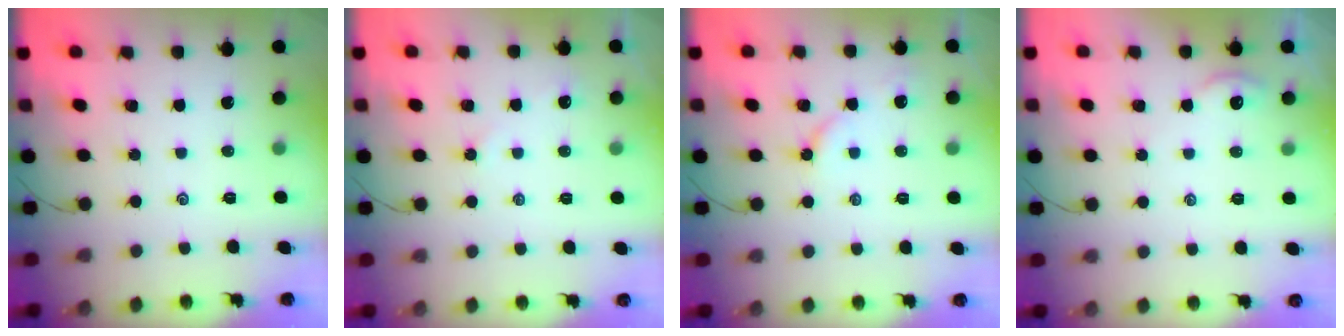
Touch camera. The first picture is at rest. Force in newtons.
{"total": 3.0, "press": 3.0, "slide": 0.3}
{"total": 4.6, "press": 4.5, "slide": 0.6}
{"total": 2.2, "press": 2.2, "slide": 0.2}